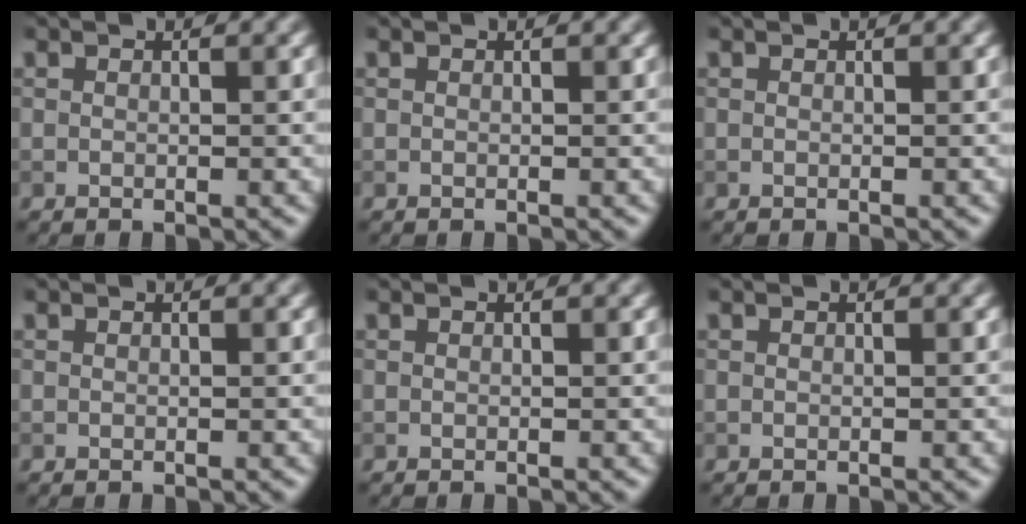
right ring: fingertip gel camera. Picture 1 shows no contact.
{"total": 0.0}
{"total": 0.0}
{"total": 0.0}
{"total": 0.0}
{"total": 0.0}